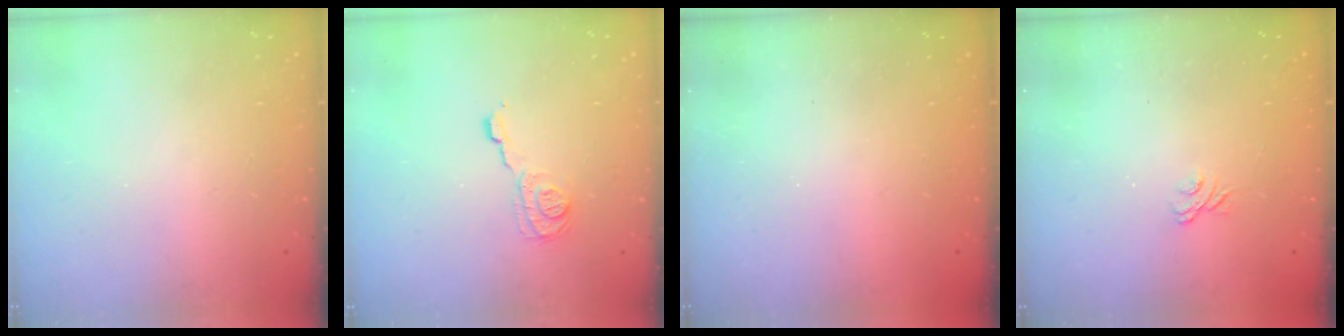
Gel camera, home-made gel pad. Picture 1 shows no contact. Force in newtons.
{"total": 8.4, "press": 8.4, "slide": 0.3}
{"total": 2.4, "press": 2.3, "slide": 0.8}
{"total": 1.9, "press": 1.5, "slide": 1.1}